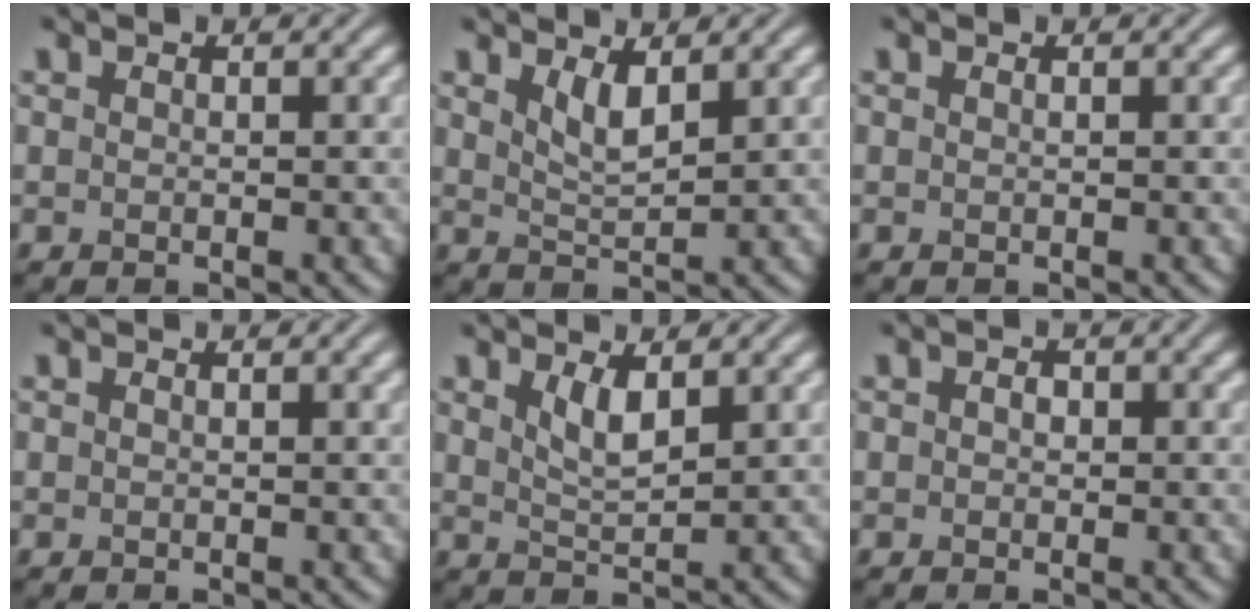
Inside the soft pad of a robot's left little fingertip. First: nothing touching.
{"total": 2.4, "force": [1.5, 0.6, 1.8], "torque": [-0.035, -0.008, 0.031]}
{"total": 0.0}
{"total": 1.0, "force": [0.5, 0.3, 0.9], "torque": [-0.009, 0.006, 0.006]}
{"total": 2.4, "force": [1.4, 0.7, 1.9], "torque": [-0.038, -0.007, 0.029]}
{"total": 1.0, "force": [0.1, 0.8, 0.7], "torque": [-0.010, 0.000, -0.001]}